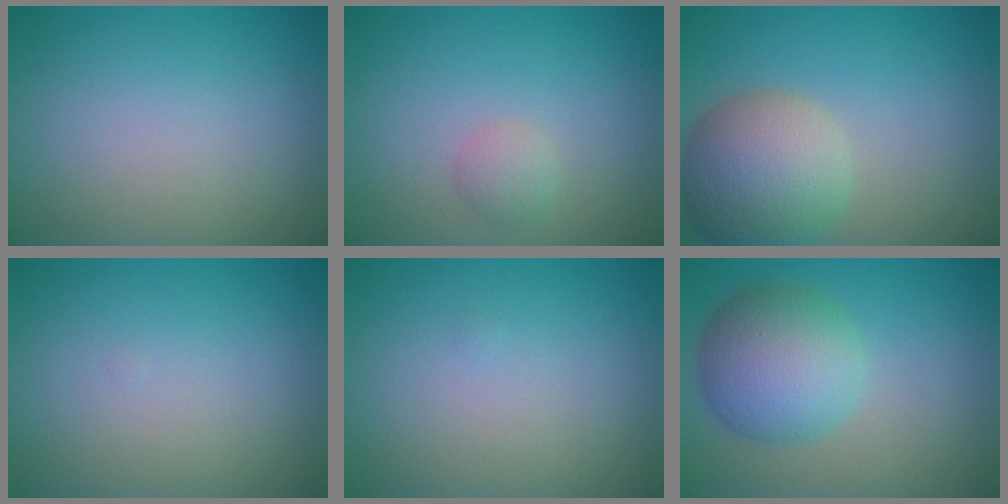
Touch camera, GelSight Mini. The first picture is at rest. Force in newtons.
{"total": 1.4, "press": 1.4, "slide": 0.1}
{"total": 8.0, "press": 7.9, "slide": 0.5}
{"total": 0.0}
{"total": 0.0}
{"total": 6.9, "press": 6.9, "slide": 0.3}